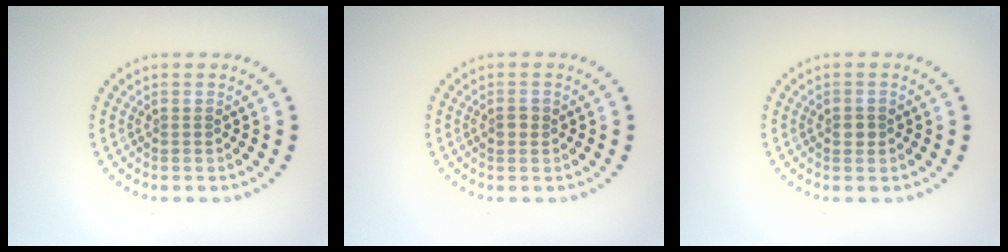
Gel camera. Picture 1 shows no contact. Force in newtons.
{"total": 1.1, "press": 1.1, "slide": 0.1}
{"total": 1.1, "press": 1.1, "slide": 0.3}